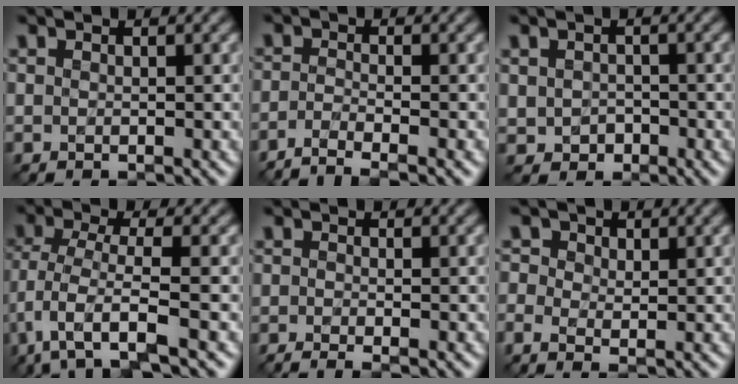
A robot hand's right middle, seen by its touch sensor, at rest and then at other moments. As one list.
[{"total": 3.2, "force": [-2.4, 0.6, 2.1], "torque": [-0.031, -0.006, -0.058]}, {"total": 1.8, "force": [-0.4, 1.5, 0.9], "torque": [-0.015, -0.005, -0.008]}, {"total": 5.0, "force": [-2.4, 1.2, 4.2], "torque": [-0.086, -0.007, -0.050]}, {"total": 1.8, "force": [-1.3, 0.3, 1.2], "torque": [-0.019, -0.010, -0.032]}, {"total": 2.2, "force": [0.3, 1.7, 1.4], "torque": [-0.034, 0.003, 0.002]}]